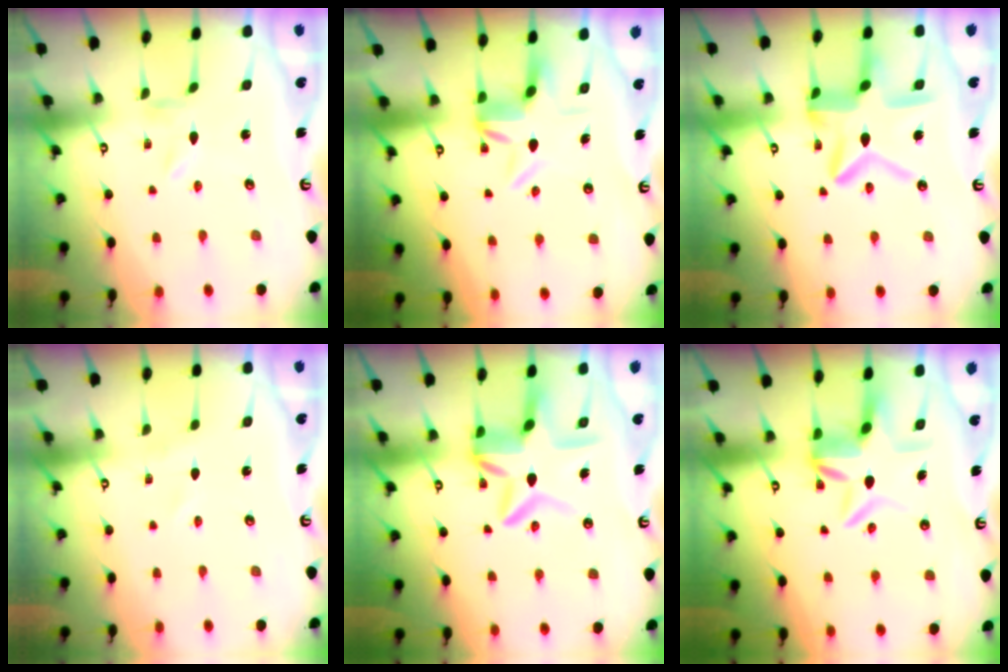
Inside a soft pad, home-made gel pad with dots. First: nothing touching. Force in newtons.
{"total": 6.8, "press": 6.5, "slide": 2.1}
{"total": 14.3, "press": 14.3, "slide": 1.2}
{"total": 0.0}
{"total": 11.1, "press": 11.0, "slide": 1.7}
{"total": 7.0, "press": 7.0, "slide": 0.7}